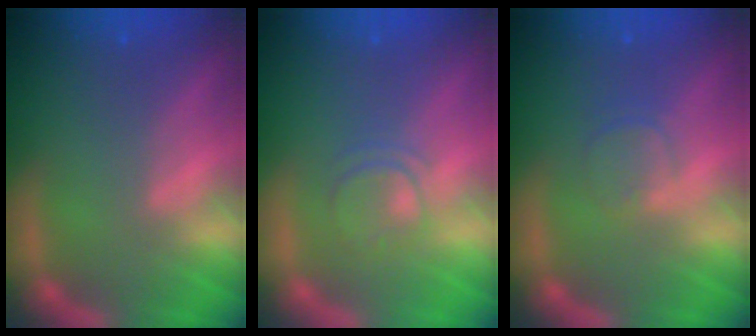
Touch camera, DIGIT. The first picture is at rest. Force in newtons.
{"total": 2.4}
{"total": 1.9}